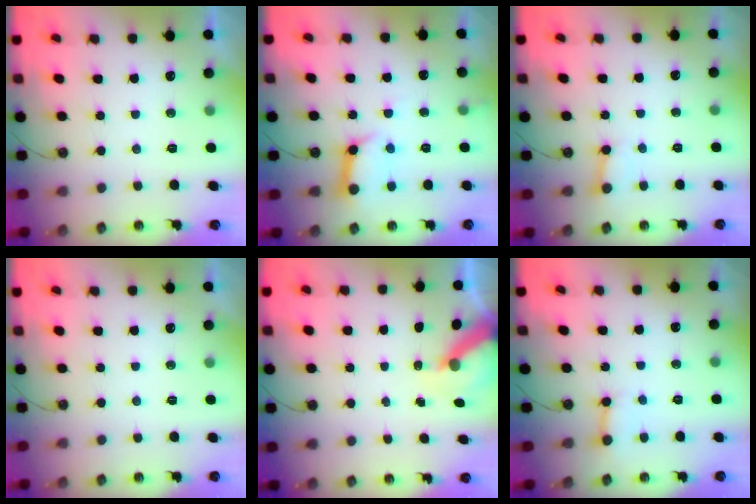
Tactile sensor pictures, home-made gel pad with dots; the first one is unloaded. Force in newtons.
{"total": 10.1, "press": 10.1, "slide": 1.2}
{"total": 2.6, "press": 2.5, "slide": 0.4}
{"total": 0.0}
{"total": 5.8, "press": 5.8, "slide": 0.4}
{"total": 2.8, "press": 2.8, "slide": 0.2}